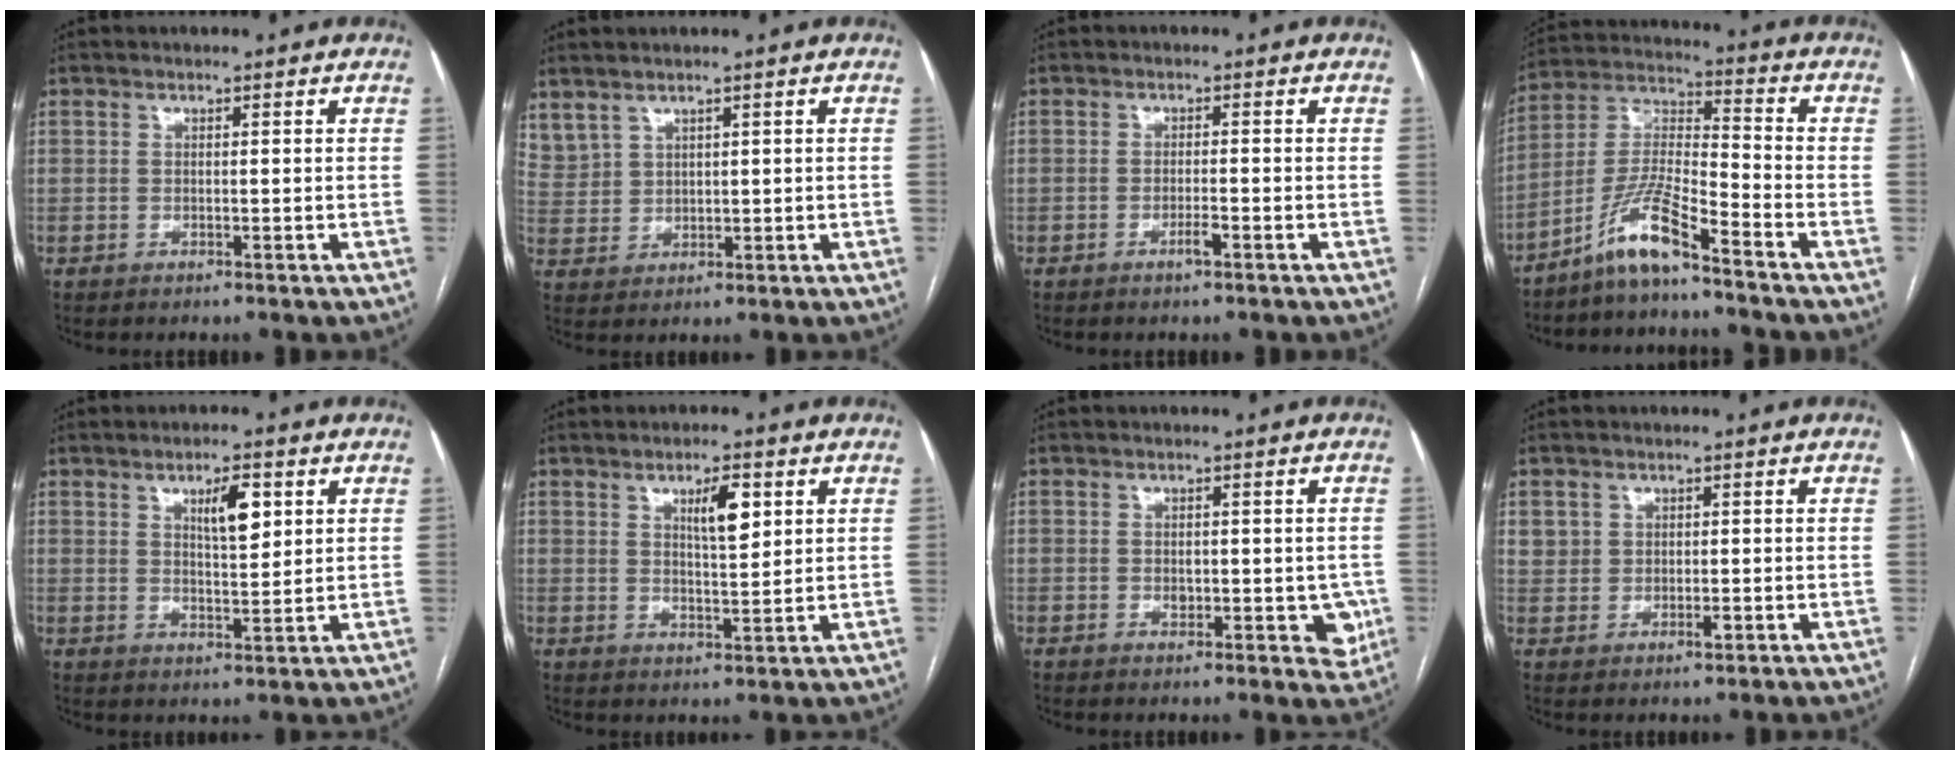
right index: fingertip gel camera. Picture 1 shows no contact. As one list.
[{"total": 5.9, "force": [4.4, 3.6, 1.8], "torque": [-0.054, 0.012, 0.109]}, {"total": 1.6, "force": [-0.9, 0.1, 1.3], "torque": [-0.020, 0.001, -0.014]}, {"total": 9.4, "force": [-7.0, 0.4, 6.2], "torque": [-0.139, -0.002, -0.141]}, {"total": 5.7, "force": [2.4, 1.6, 4.9], "torque": [-0.087, 0.001, 0.042]}, {"total": 5.5, "force": [2.3, 1.3, 4.8], "torque": [-0.085, 0.001, 0.041]}, {"total": 5.5, "force": [-0.8, 3.2, 4.4], "torque": [-0.028, -0.001, -0.005]}, {"total": 2.7, "force": [0.6, 2.4, 1.1], "torque": [-0.013, 0.005, 0.017]}]